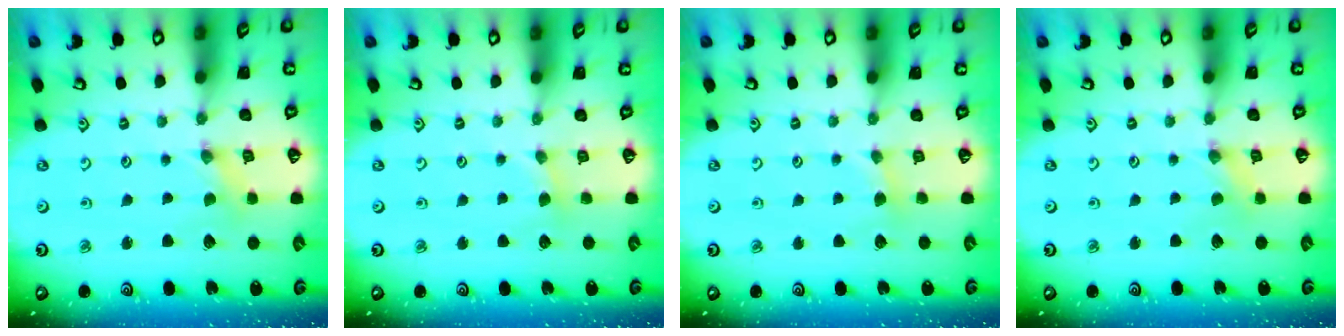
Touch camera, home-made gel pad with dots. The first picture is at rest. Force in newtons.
{"total": 1.9, "press": 1.8, "slide": 0.4}
{"total": 2.6, "press": 2.6, "slide": 0.3}
{"total": 0.0}